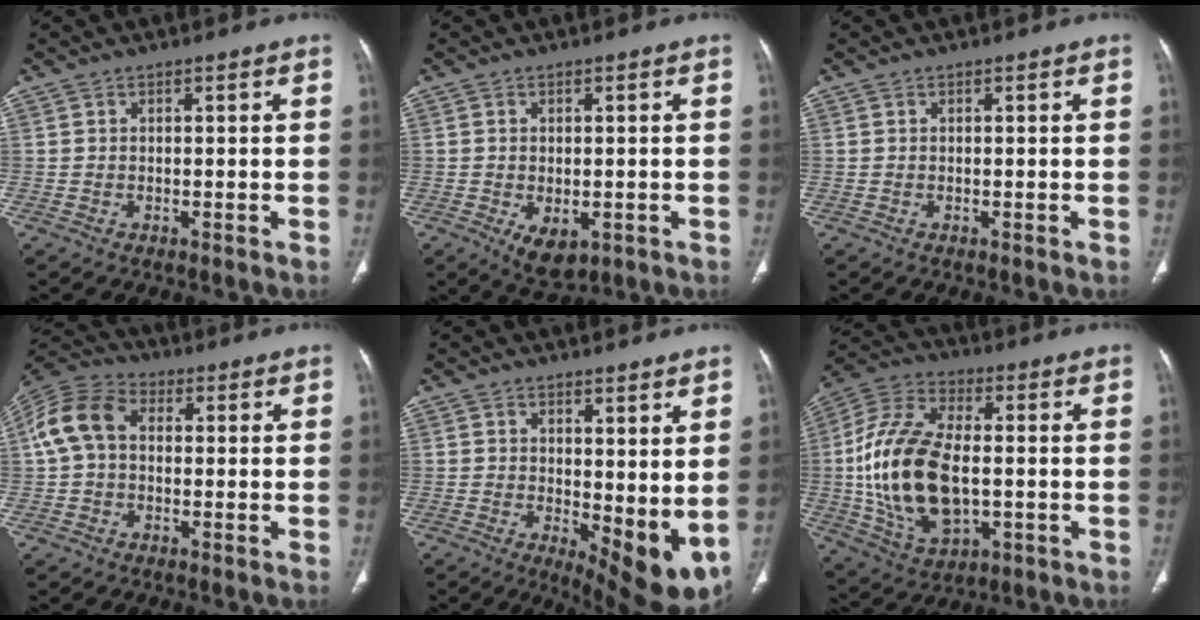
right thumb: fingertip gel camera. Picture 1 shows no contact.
{"total": 5.7, "force": [-1.8, 3.4, 4.2], "torque": [-0.062, -0.005, -0.015]}
{"total": 0.0}
{"total": 9.7, "force": [0.8, 6.9, 6.7], "torque": [-0.134, 0.032, 0.004]}
{"total": 10.2, "force": [1.1, 4.4, 9.2], "torque": [-0.109, -0.028, 0.029]}
{"total": 21.0, "force": [-1.1, 11.6, 17.5], "torque": [-0.348, 0.008, -0.011]}